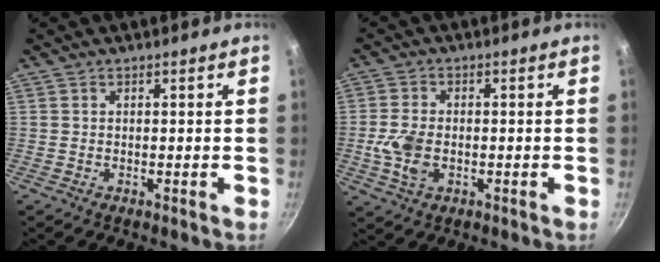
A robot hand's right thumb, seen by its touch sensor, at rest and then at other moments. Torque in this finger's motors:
{"motor_torque": [1.71, 1.00, 1.13, -0.11, 0.08]}